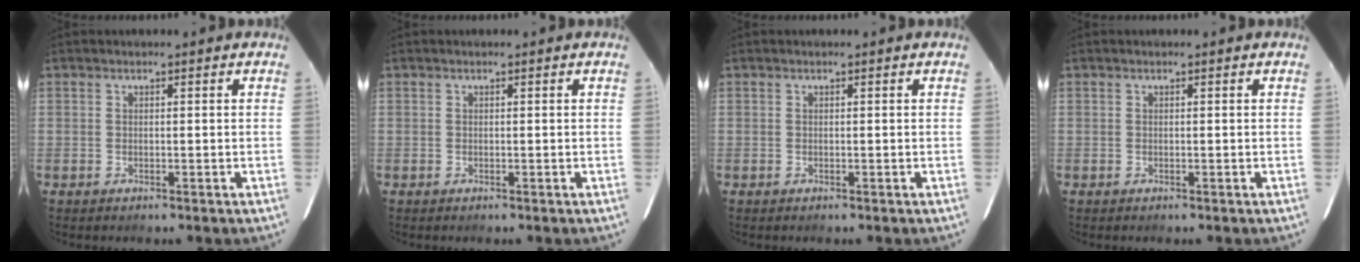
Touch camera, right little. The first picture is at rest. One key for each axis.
{"total": 0.0}
{"total": 0.0}
{"total": 0.0}